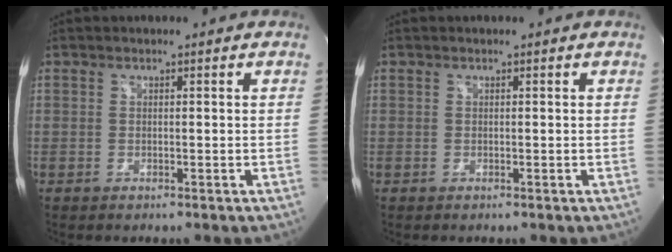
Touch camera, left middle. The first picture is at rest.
{"total": 0.0}